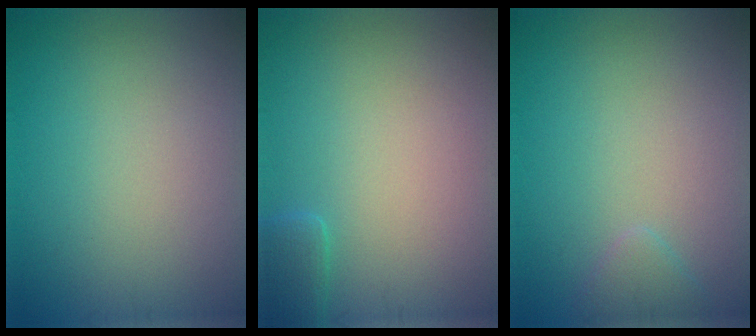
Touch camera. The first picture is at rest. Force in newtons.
{"total": 1.4, "press": 1.4, "slide": 0.1}
{"total": 1.0, "press": 1.0, "slide": 0.1}